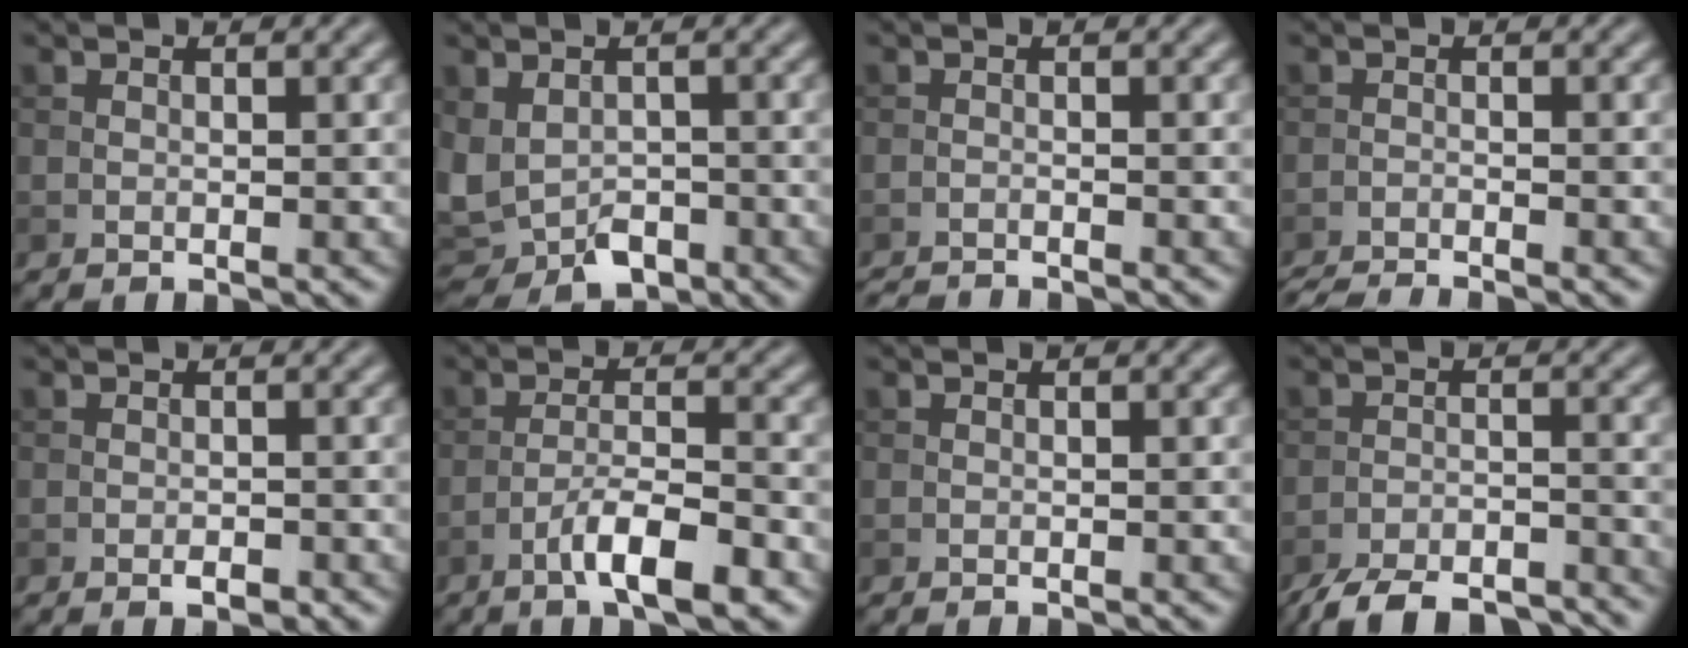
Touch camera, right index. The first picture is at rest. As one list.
[{"total": 5.7, "force": [-2.2, 3.9, 3.5], "torque": [-0.074, -0.014, -0.036]}, {"total": 2.4, "force": [-2.4, 0.1, 0.6], "torque": [-0.014, -0.008, -0.043]}, {"total": 3.6, "force": [-3.4, 0.3, 1.2], "torque": [-0.021, -0.014, -0.061]}, {"total": 1.2, "force": [-0.7, 0.5, 0.8], "torque": [-0.012, -0.001, -0.010]}, {"total": 5.6, "force": [-3.3, 1.1, 4.4], "torque": [-0.075, 0.008, -0.059]}, {"total": 0.0}, {"total": 8.3, "force": [-7.3, 2.3, 3.3], "torque": [-0.052, -0.017, -0.118]}]